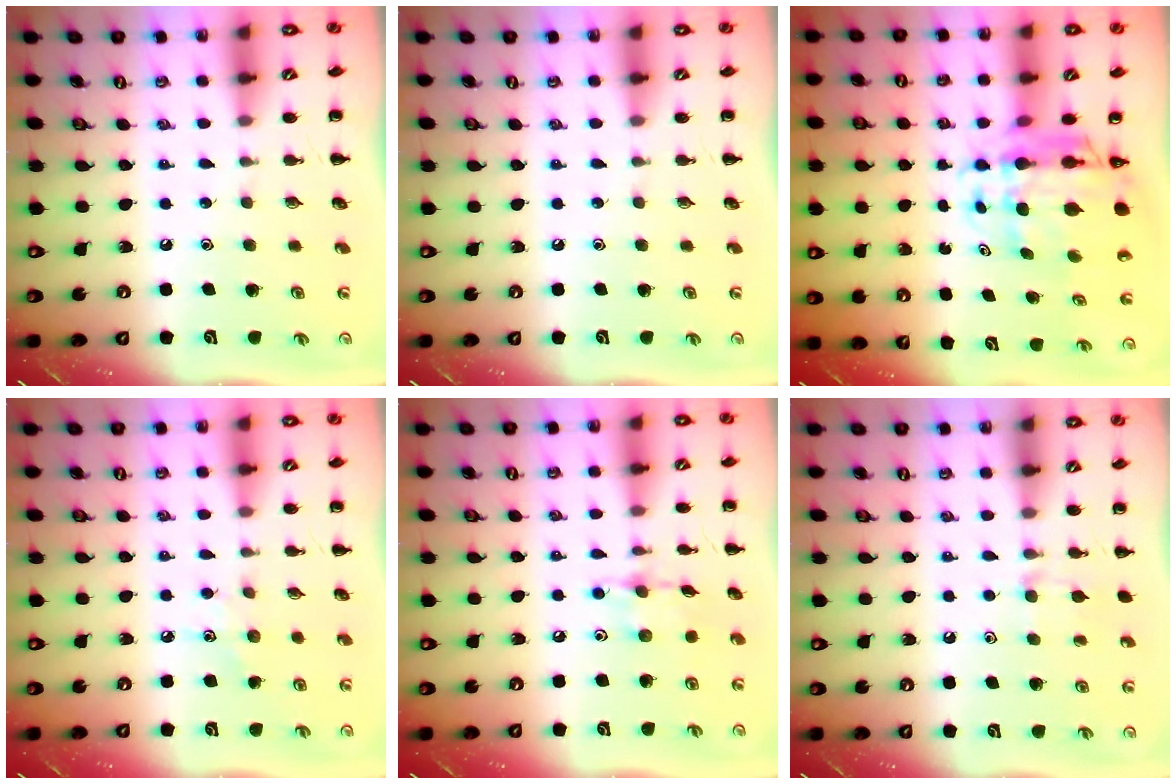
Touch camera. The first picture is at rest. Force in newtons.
{"total": 0.0}
{"total": 9.5, "press": 9.1, "slide": 2.8}
{"total": 4.4, "press": 4.1, "slide": 1.6}
{"total": 6.9, "press": 6.8, "slide": 1.0}
{"total": 7.0, "press": 6.7, "slide": 2.2}